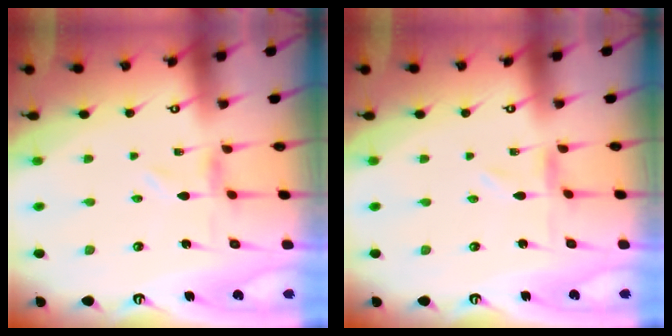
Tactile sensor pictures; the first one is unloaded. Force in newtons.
{"total": 0.0}